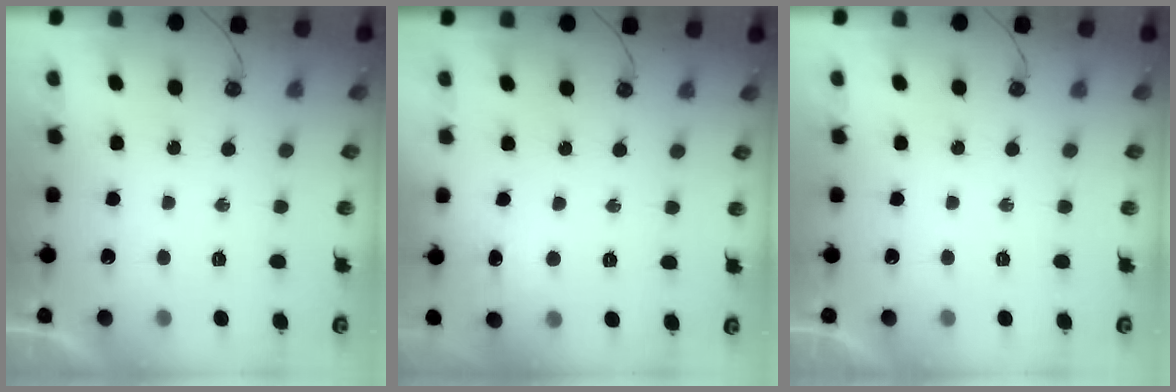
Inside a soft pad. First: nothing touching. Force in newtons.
{"total": 13.4, "press": 3.3, "slide": 13.0}
{"total": 0.0}